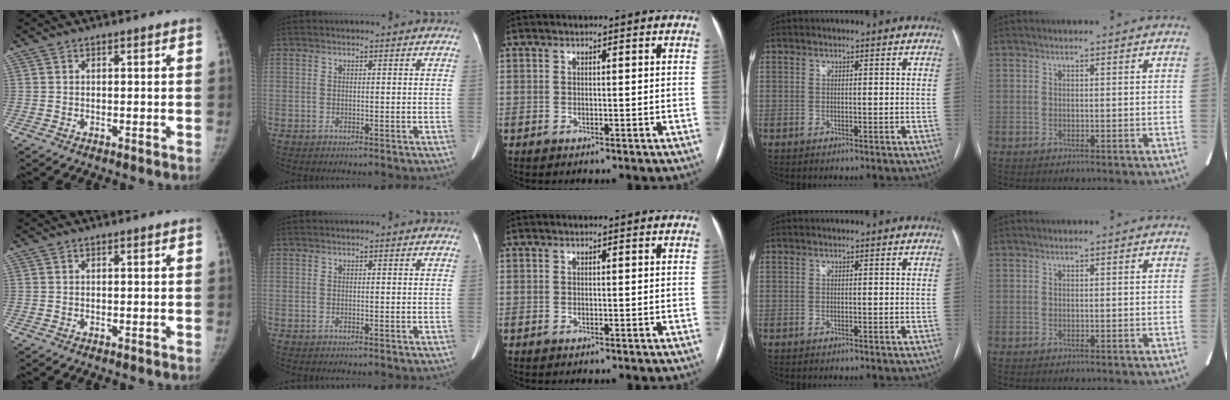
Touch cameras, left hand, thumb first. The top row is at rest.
{}